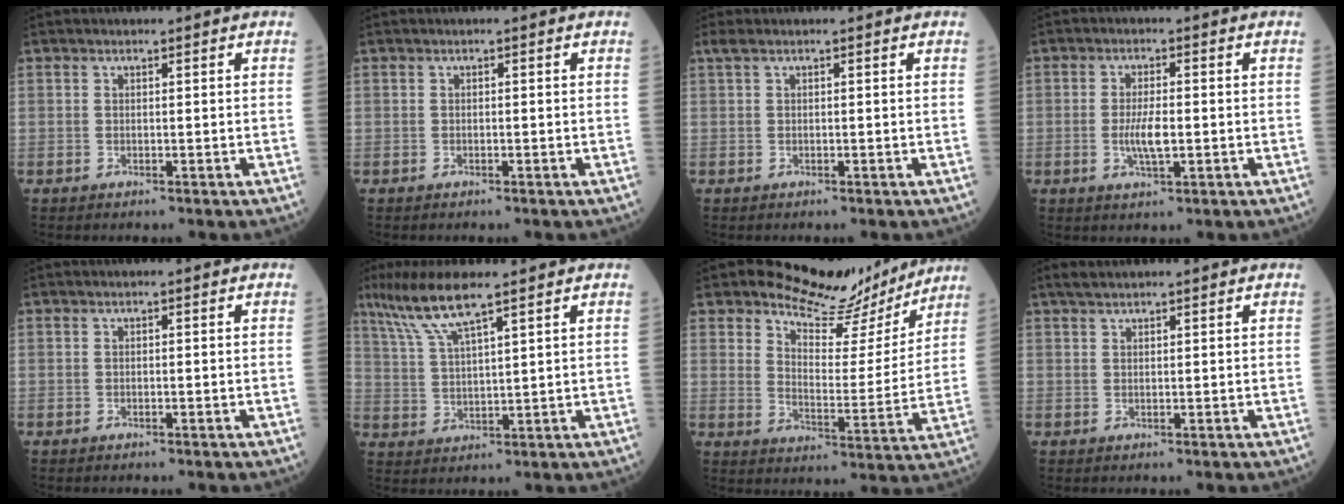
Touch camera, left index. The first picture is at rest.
{"total": 0.0}
{"total": 1.7, "force": [1.2, 0.5, 1.1], "torque": [-0.025, 0.026, 0.021]}
{"total": 4.3, "force": [-0.9, 1.0, 4.1], "torque": [-0.085, -0.008, -0.016]}
{"total": 0.0}
{"total": 8.0, "force": [5.8, 0.3, 5.5], "torque": [-0.114, 0.005, 0.113]}
{"total": 12.9, "force": [11.8, 4.4, 2.9], "torque": [-0.041, -0.027, 0.158]}
{"total": 2.8, "force": [2.3, 0.5, 1.4], "torque": [-0.024, 0.020, 0.041]}